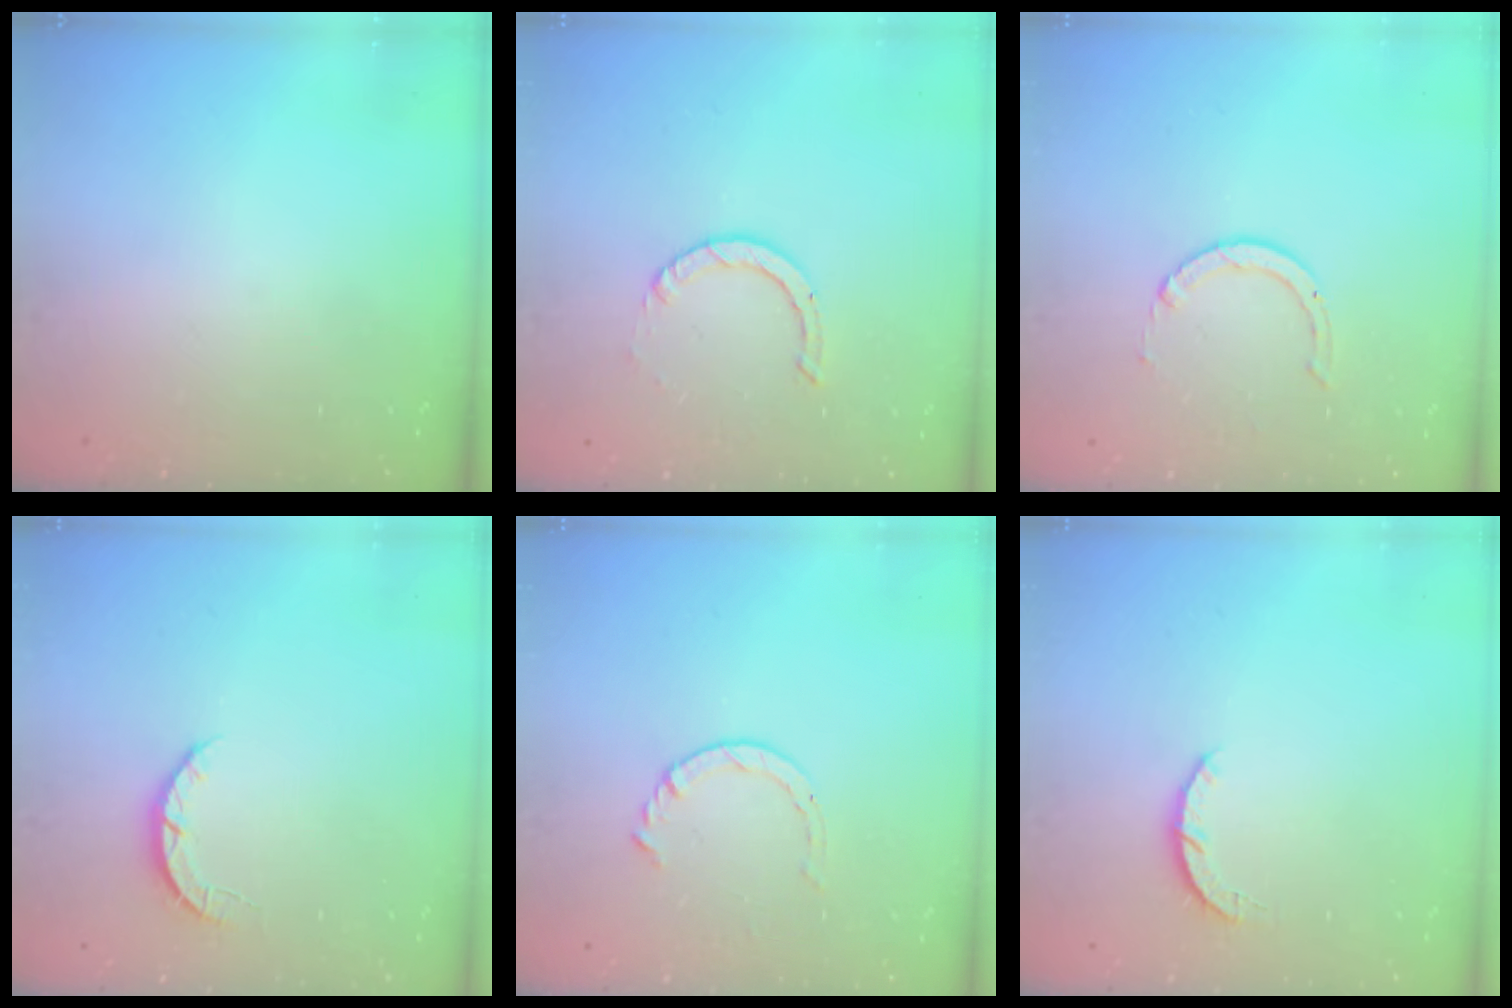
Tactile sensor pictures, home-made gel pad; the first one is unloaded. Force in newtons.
{"total": 2.0, "press": 2.0, "slide": 0.2}
{"total": 2.0, "press": 2.0, "slide": 0.2}
{"total": 2.7, "press": 2.7, "slide": 0.4}
{"total": 3.4, "press": 3.4, "slide": 0.5}
{"total": 3.0, "press": 3.0, "slide": 0.4}